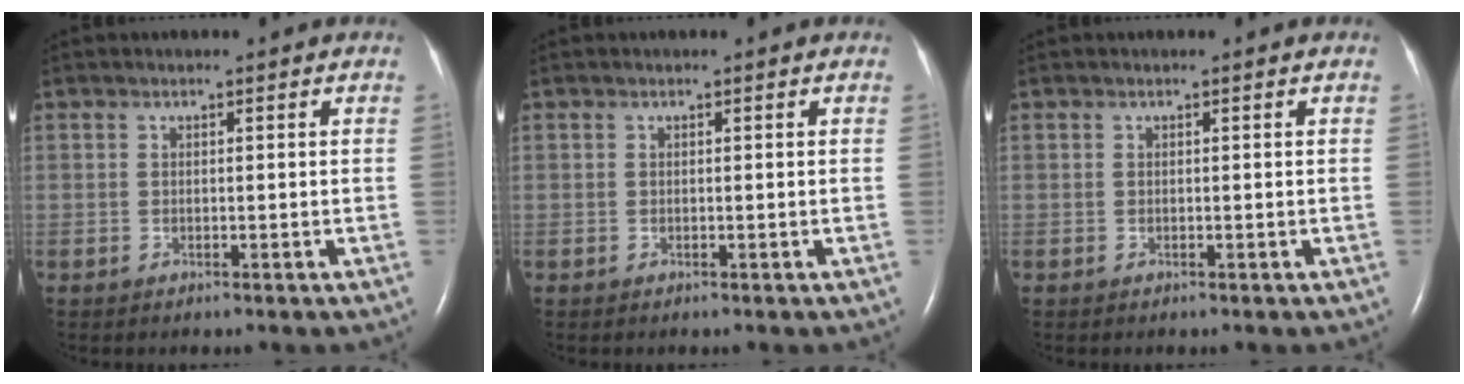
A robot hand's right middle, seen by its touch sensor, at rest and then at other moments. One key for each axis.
{"total": 0.0}
{"total": 0.0}